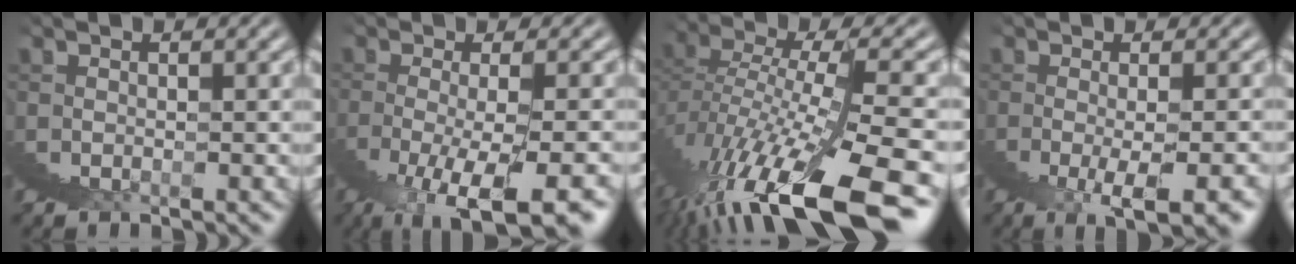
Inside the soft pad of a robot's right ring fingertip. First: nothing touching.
{"total": 3.4, "force": [-0.5, 0.0, 3.3], "torque": [-0.071, -0.002, -0.005]}
{"total": 6.7, "force": [-0.2, 1.3, 6.6], "torque": [-0.110, 0.011, -0.004]}
{"total": 2.8, "force": [0.9, -1.6, 2.1], "torque": [-0.027, 0.017, 0.011]}